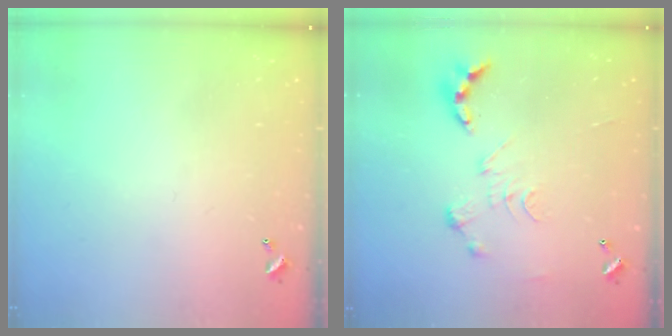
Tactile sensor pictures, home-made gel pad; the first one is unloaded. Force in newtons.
{"total": 0.0}